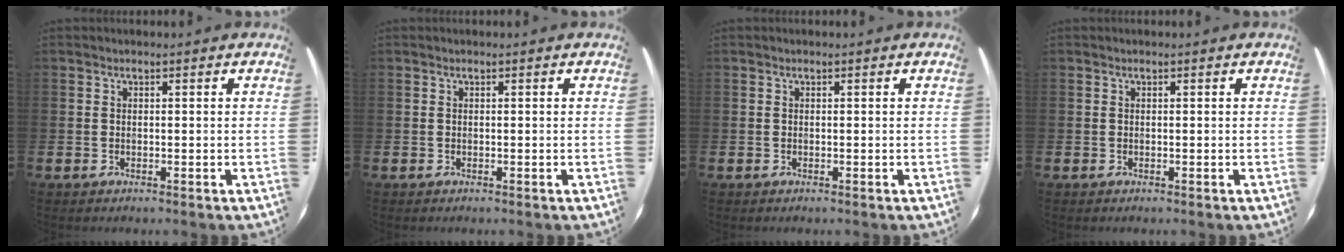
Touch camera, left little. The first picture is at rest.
{"total": 0.0}
{"total": 0.0}
{"total": 0.0}